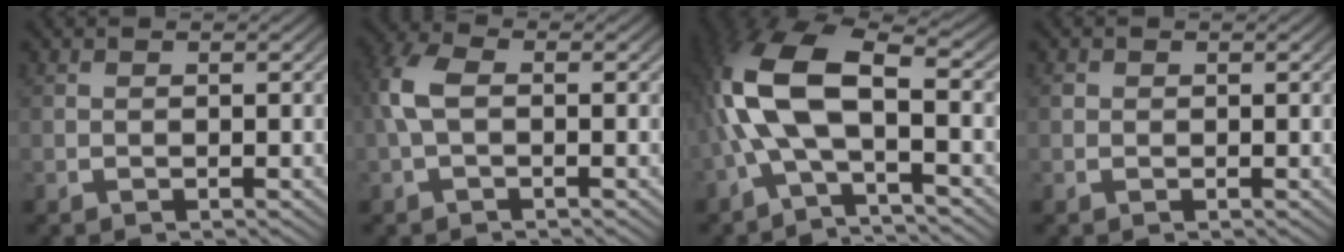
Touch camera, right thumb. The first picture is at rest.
{"total": 3.7, "force": [0.1, 2.3, 2.9], "torque": [-0.086, -0.002, 0.006]}
{"total": 10.7, "force": [-0.2, 6.0, 8.9], "torque": [-0.204, -0.017, 0.001]}
{"total": 0.6, "force": [0.2, 0.6, 0.1], "torque": [-0.004, -0.002, 0.004]}